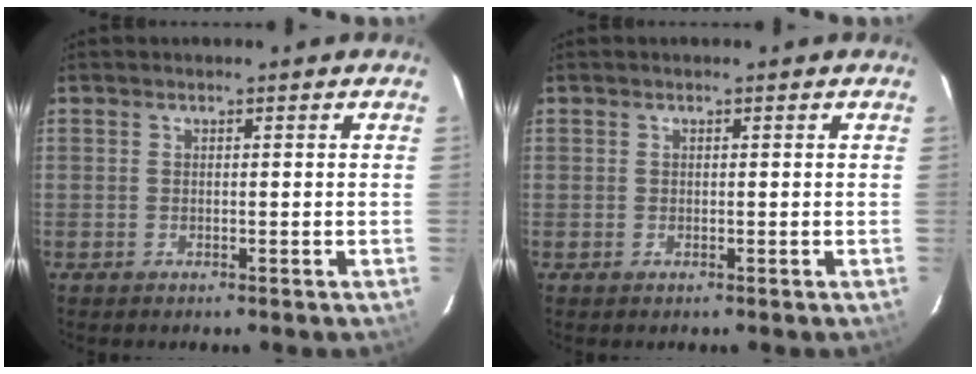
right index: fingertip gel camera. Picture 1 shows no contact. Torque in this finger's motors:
{"motor_torque": [-0.41, 0.14, -0.49, -0.18]}